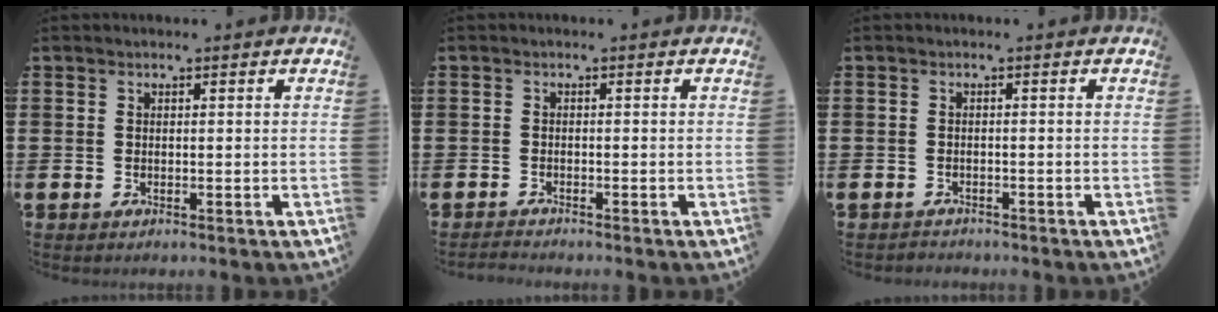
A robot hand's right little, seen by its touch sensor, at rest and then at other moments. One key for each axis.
{"total": 0.8, "fx": -0.8, "fy": 0.0, "fz": 0.1, "tx": -0.005, "ty": -0.001, "tz": -0.016}
{"total": 0.7, "fx": -0.6, "fy": 0.0, "fz": -0.3, "tx": 0.005, "ty": -0.002, "tz": -0.012}